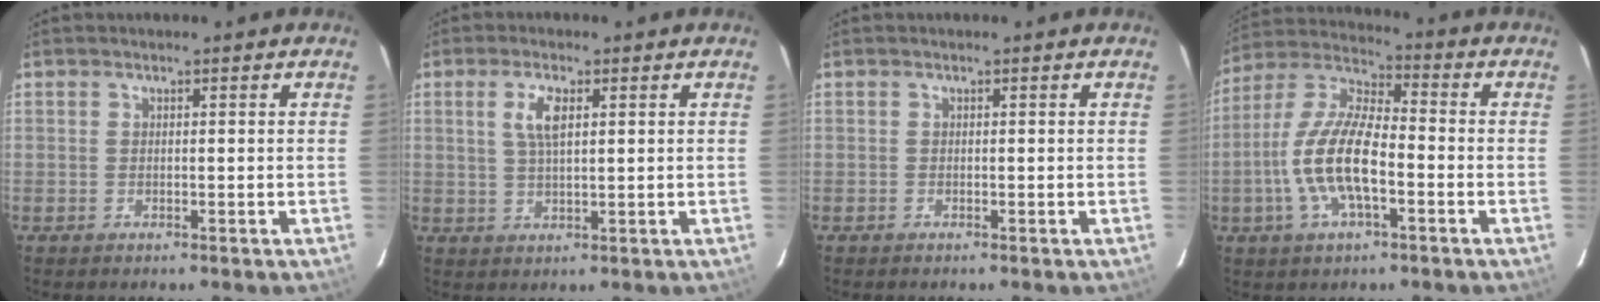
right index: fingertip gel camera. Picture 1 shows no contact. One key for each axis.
{"total": 4.4, "fx": 1.5, "fy": 1.6, "fz": 3.9, "tx": -0.074, "ty": 0.004, "tz": 0.029}
{"total": 0.0}
{"total": 14.1, "fx": -4.0, "fy": 5.2, "fz": 12.5, "tx": -0.257, "ty": -0.001, "tz": -0.078}